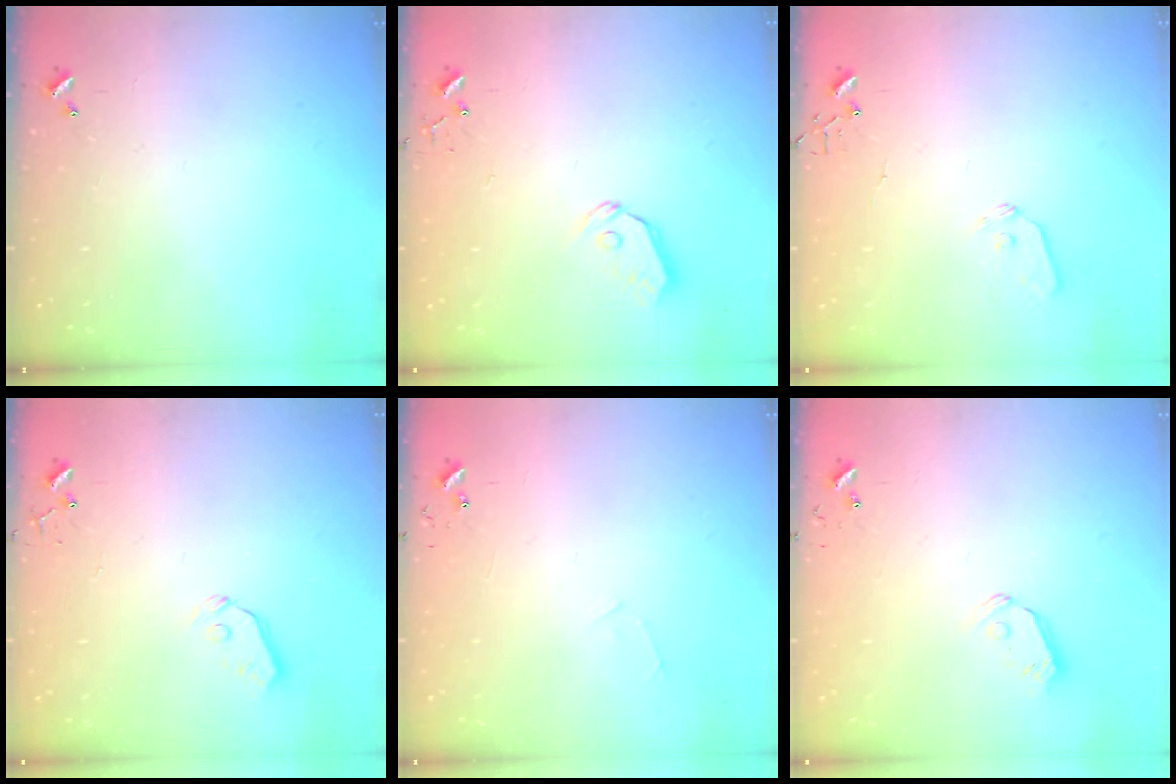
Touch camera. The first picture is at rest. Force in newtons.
{"total": 4.8, "press": 4.8, "slide": 0.4}
{"total": 6.0, "press": 5.9, "slide": 0.8}
{"total": 3.4, "press": 3.4, "slide": 0.4}
{"total": 4.8, "press": 4.8, "slide": 0.5}
{"total": 5.8, "press": 5.7, "slide": 0.9}